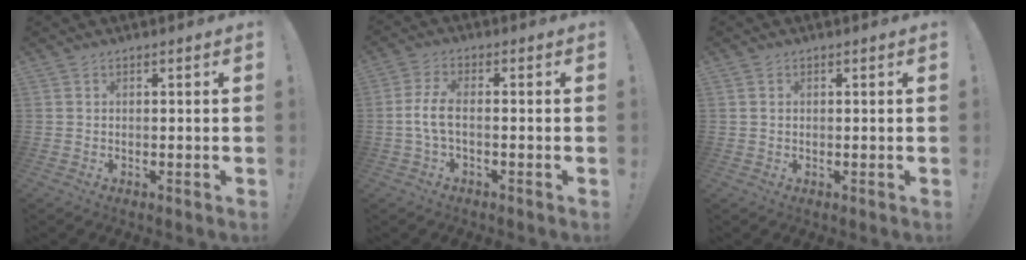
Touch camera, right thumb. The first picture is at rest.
{"total": 6.0, "force": [-1.1, 2.2, 5.5], "torque": [-0.120, -0.005, -0.023]}
{"total": 0.9, "force": [0.3, 0.8, 0.2], "torque": [-0.012, 0.006, 0.008]}